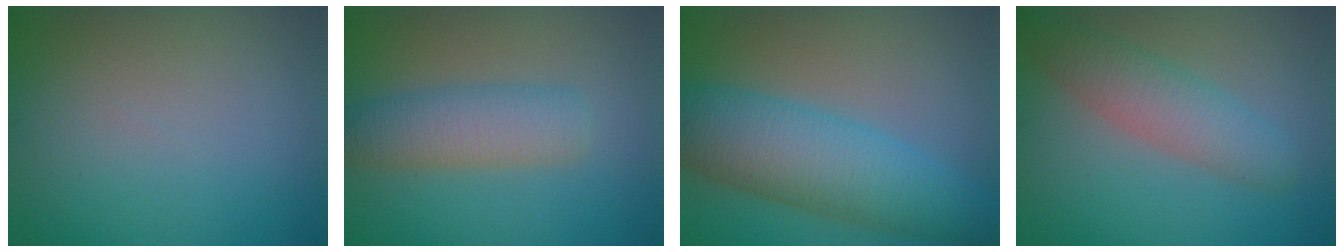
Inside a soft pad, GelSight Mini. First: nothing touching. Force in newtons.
{"total": 4.4, "press": 4.4, "slide": 0.1}
{"total": 8.6, "press": 8.6, "slide": 0.2}
{"total": 4.2, "press": 4.2, "slide": 0.4}